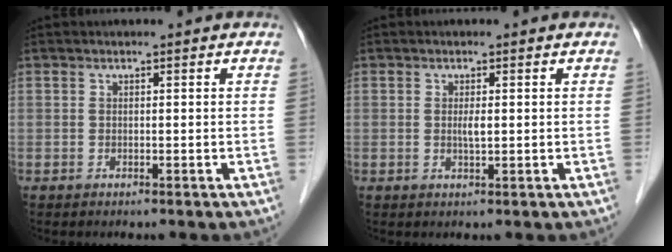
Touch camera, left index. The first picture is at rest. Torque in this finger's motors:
{"motor_torque": [0.30, 0.26, 0.07, 0.02]}